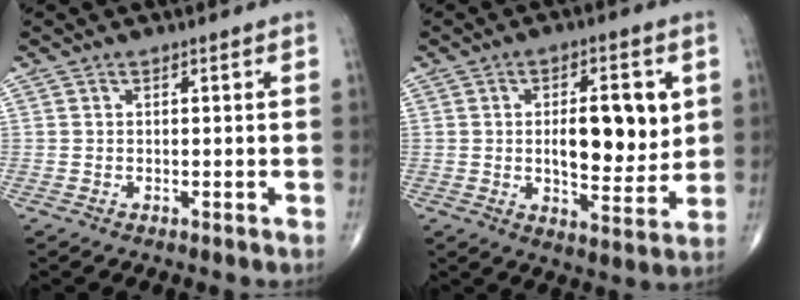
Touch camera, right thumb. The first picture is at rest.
{"total": 13.2, "force": [2.0, 5.7, 11.7], "torque": [-0.146, -0.017, 0.036]}